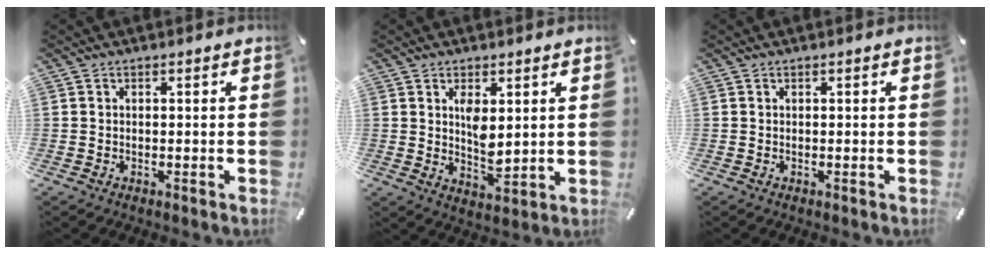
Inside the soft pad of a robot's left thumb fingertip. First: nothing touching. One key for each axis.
{"total": 5.9, "fx": 2.6, "fy": 3.1, "fz": 4.2, "tx": -0.076, "ty": -0.017, "tz": 0.041}
{"total": 0.0}